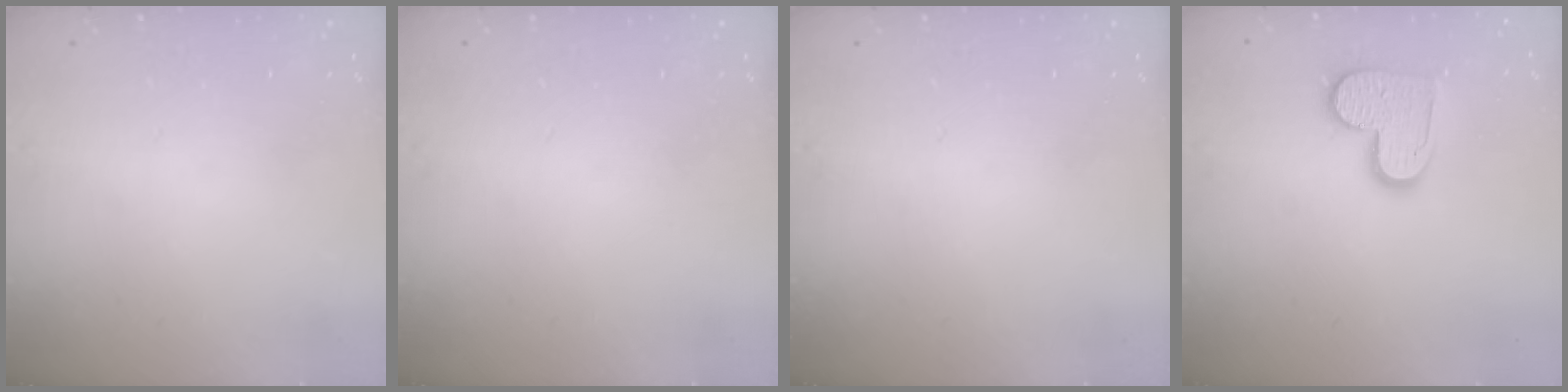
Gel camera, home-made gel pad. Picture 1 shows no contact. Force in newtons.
{"total": 0.0}
{"total": 0.0}
{"total": 11.1, "press": 11.1, "slide": 0.4}